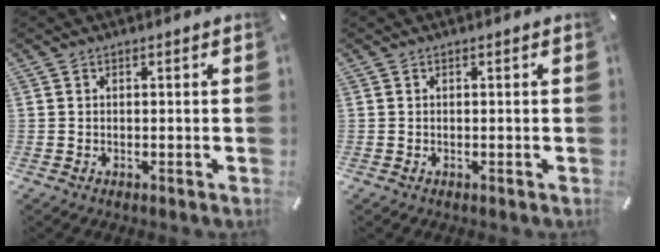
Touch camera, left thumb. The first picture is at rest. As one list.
[{"total": 0.0}]